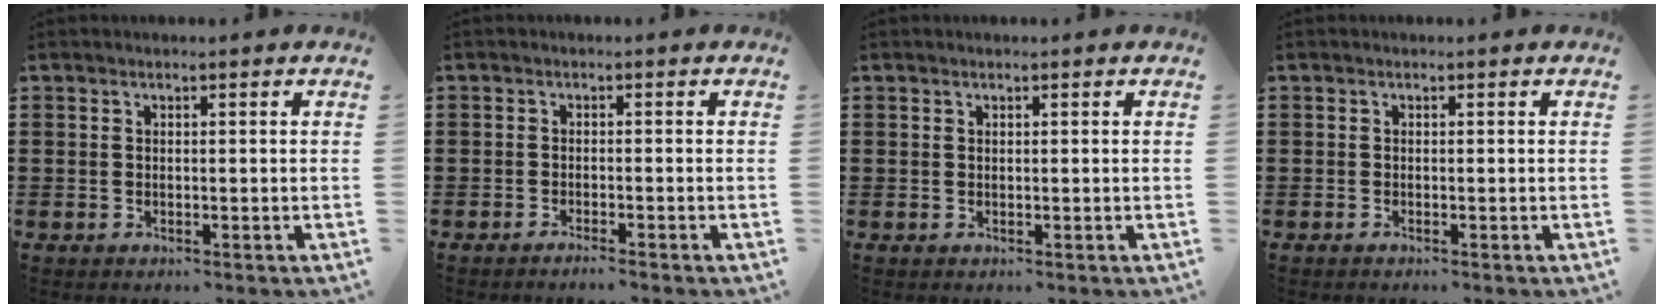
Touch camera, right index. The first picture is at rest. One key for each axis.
{"total": 1.5, "fx": -1.4, "fy": -0.3, "fz": 0.4, "tx": -0.008, "ty": -0.002, "tz": -0.027}
{"total": 0.0}
{"total": 0.6, "fx": -0.5, "fy": -0.2, "fz": 0.1, "tx": -0.003, "ty": -0.003, "tz": -0.010}